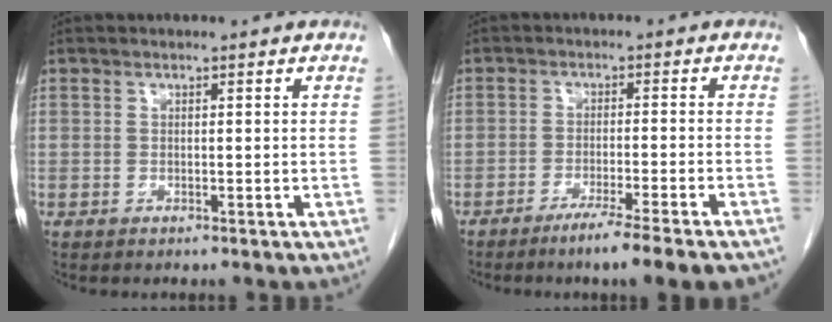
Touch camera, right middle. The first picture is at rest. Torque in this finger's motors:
{"motor_torque": [0.15, -0.12, 0.13, 0.07]}